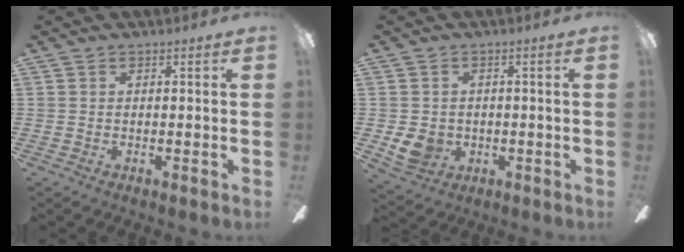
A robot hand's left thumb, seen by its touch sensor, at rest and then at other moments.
{"total": 5.8, "force": [-0.6, 5.2, 2.6], "torque": [-0.055, 0.004, -0.010]}